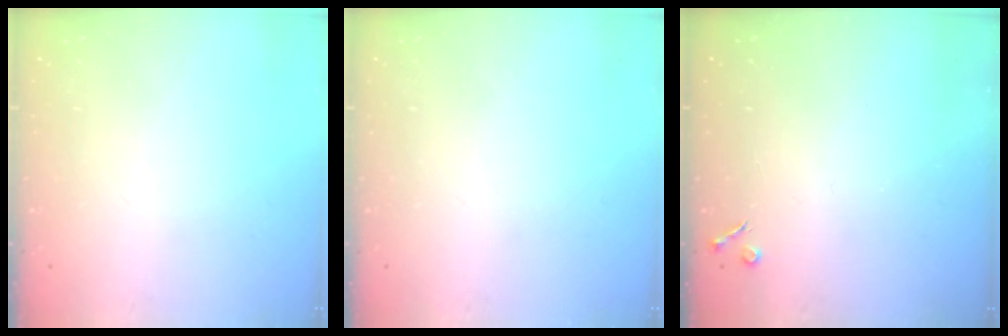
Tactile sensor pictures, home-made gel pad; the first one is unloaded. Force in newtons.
{"total": 0.0}
{"total": 2.7, "press": 2.6, "slide": 0.5}